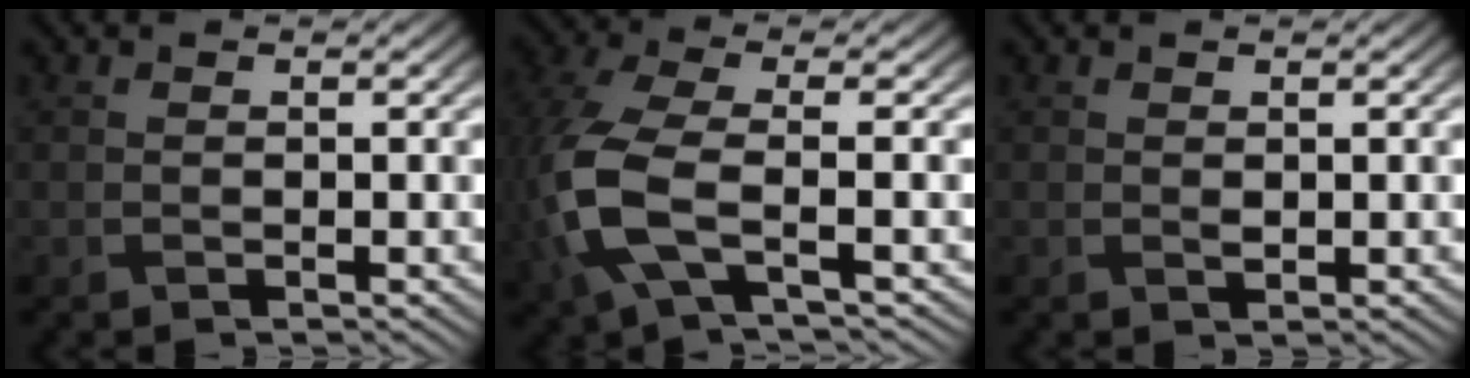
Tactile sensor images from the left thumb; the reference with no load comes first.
{"total": 9.2, "force": [-2.2, 4.0, 8.0], "torque": [-0.214, -0.016, -0.052]}
{"total": 0.6, "force": [0.2, 0.3, 0.4], "torque": [-0.007, -0.003, 0.005]}